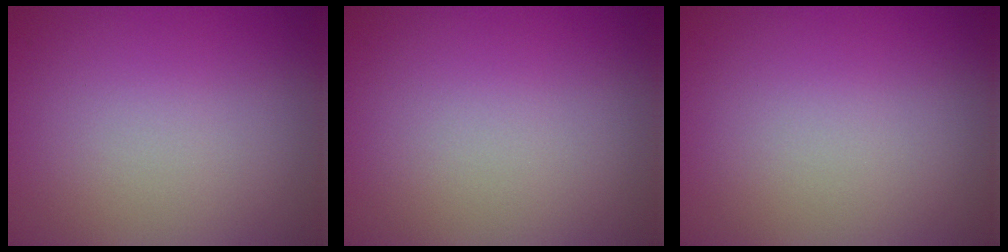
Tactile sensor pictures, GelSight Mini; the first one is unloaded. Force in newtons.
{"total": 0.0}
{"total": 0.0}